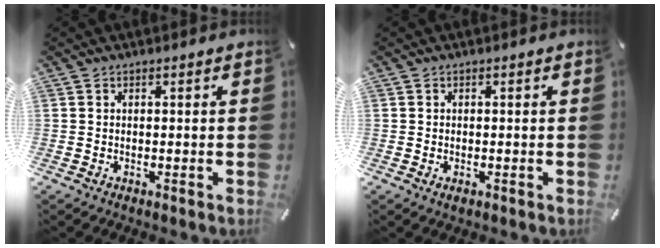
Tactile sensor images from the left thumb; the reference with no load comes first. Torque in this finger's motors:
{"motor_torque": [0.25, 0.27, -0.05, 0.01, 0.00]}